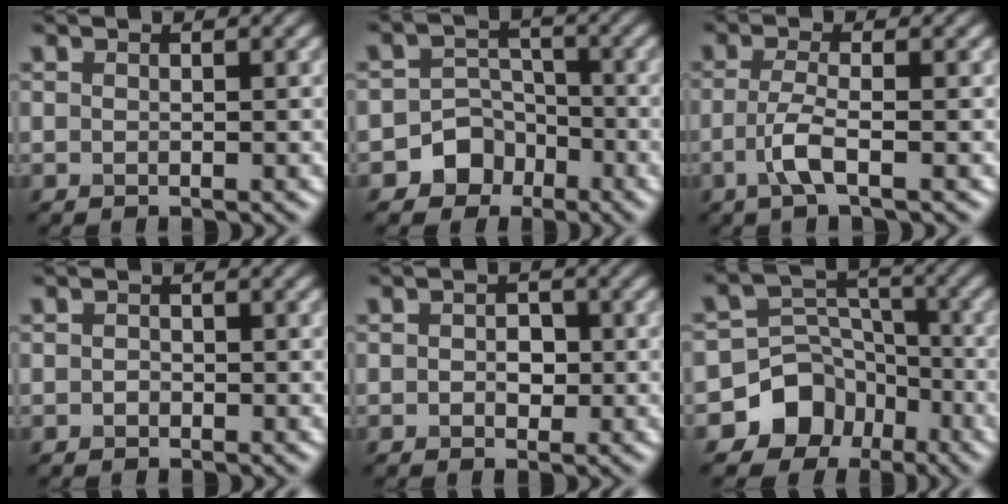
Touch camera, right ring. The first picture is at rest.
{"total": 5.2, "force": [-2.9, 4.3, 0.8], "torque": [0.021, 0.002, -0.069]}
{"total": 2.8, "force": [-1.0, 0.6, 2.6], "torque": [-0.057, 0.000, -0.027]}
{"total": 0.6, "force": [-0.2, 0.5, 0.2], "torque": [-0.001, -0.004, -0.004]}
{"total": 1.8, "force": [0.0, 1.3, 1.2], "torque": [-0.016, -0.001, -0.003]}
{"total": 8.6, "force": [-5.1, 6.8, 1.6], "torque": [-0.007, 0.008, -0.105]}